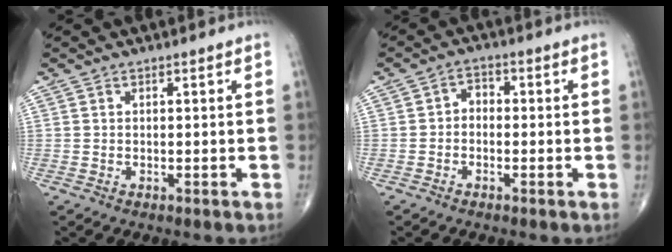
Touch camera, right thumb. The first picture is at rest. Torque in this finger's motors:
{"motor_torque": [-0.15, 0.02, 0.25, -0.03, 0.06]}